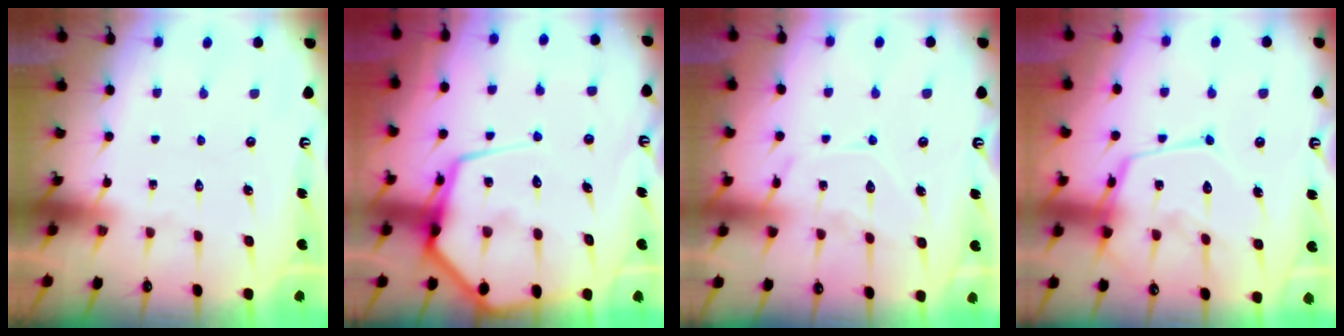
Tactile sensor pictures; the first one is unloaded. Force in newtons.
{"total": 15.7, "press": 15.6, "slide": 1.7}
{"total": 10.2, "press": 10.2, "slide": 0.8}
{"total": 14.2, "press": 14.1, "slide": 1.4}